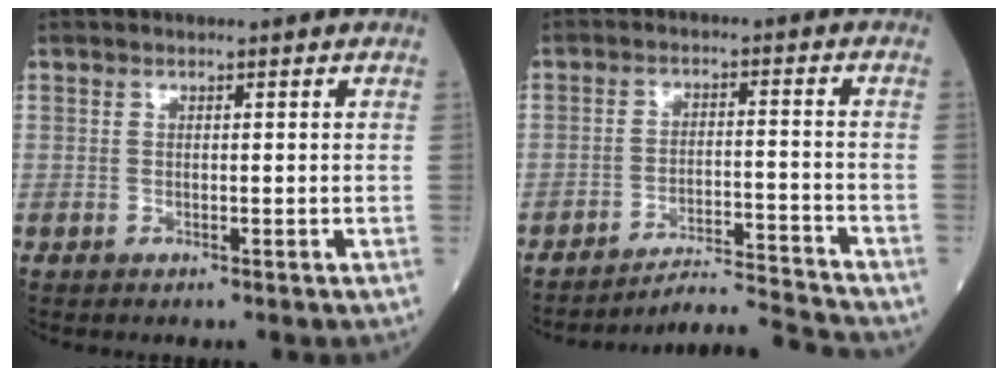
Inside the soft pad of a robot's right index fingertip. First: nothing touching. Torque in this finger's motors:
{"motor_torque": [-0.32, -0.56, -0.04, -0.01]}